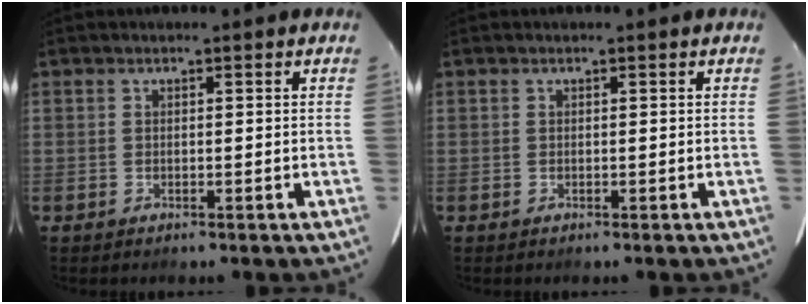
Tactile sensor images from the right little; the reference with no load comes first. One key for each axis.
{"total": 0.0}